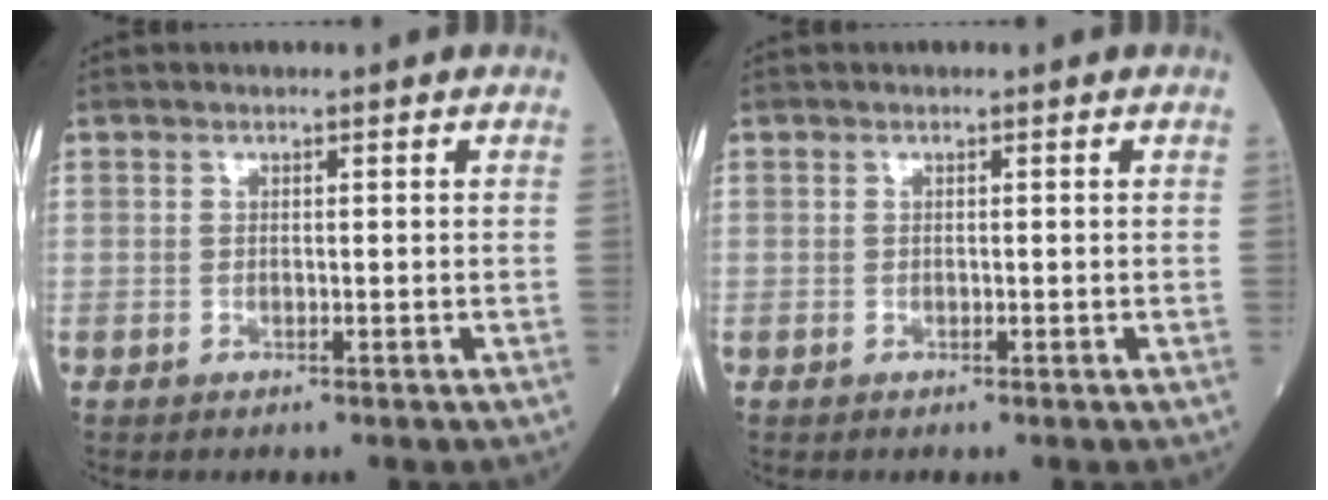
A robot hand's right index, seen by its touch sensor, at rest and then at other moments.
{"total": 0.0}